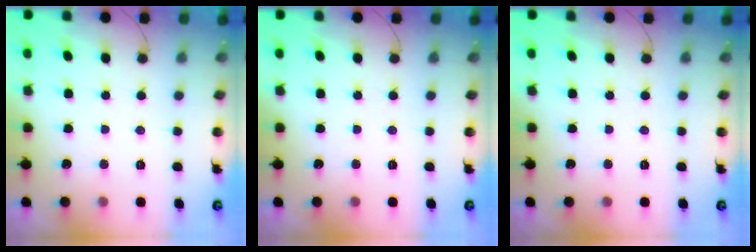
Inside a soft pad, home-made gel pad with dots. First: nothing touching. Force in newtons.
{"total": 0.0}
{"total": 0.0}